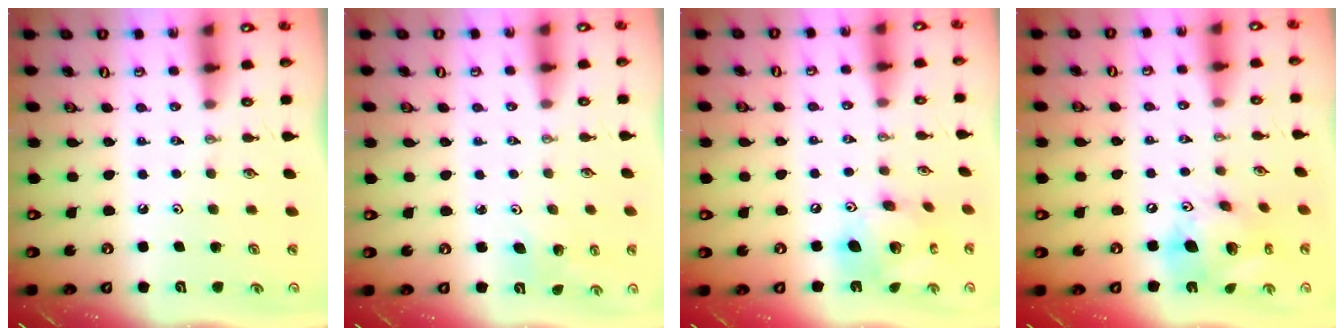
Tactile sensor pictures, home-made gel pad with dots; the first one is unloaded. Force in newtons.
{"total": 3.1, "press": 2.4, "slide": 2.0}
{"total": 14.5, "press": 14.5, "slide": 1.3}
{"total": 16.5, "press": 16.3, "slide": 3.1}